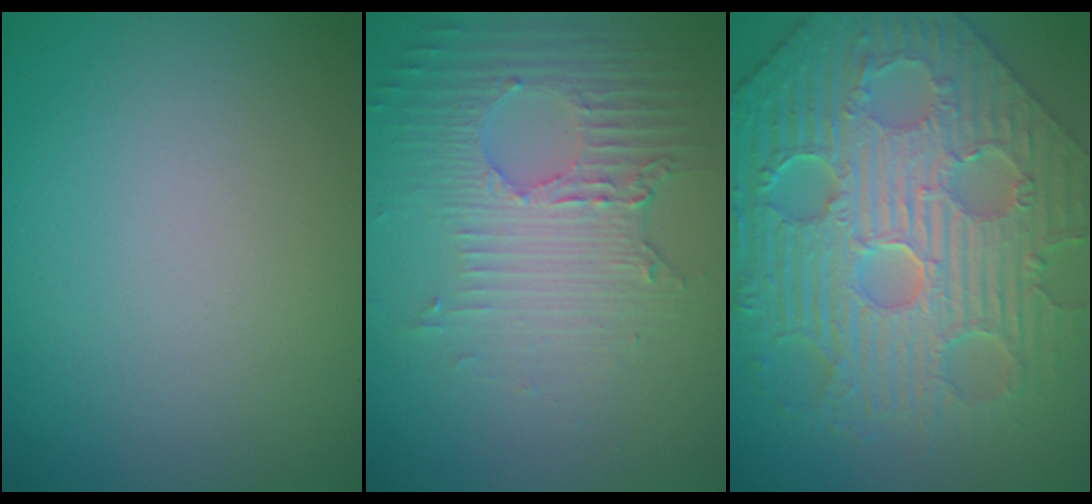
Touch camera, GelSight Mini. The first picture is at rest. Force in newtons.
{"total": 5.0, "press": 3.4, "slide": 3.6}
{"total": 11.5, "press": 7.9, "slide": 8.4}